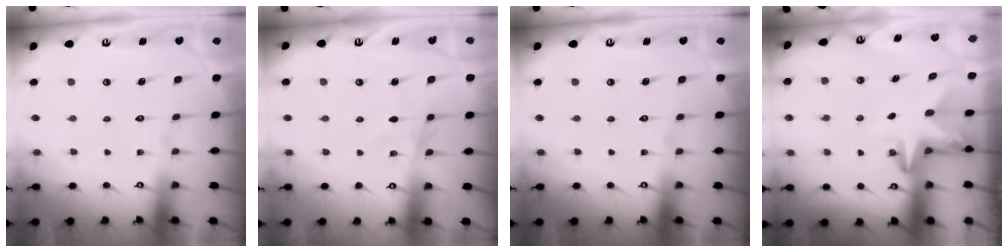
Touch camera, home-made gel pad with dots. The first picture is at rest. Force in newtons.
{"total": 2.3, "press": 2.3, "slide": 0.3}
{"total": 0.0}
{"total": 3.3, "press": 3.3, "slide": 0.2}